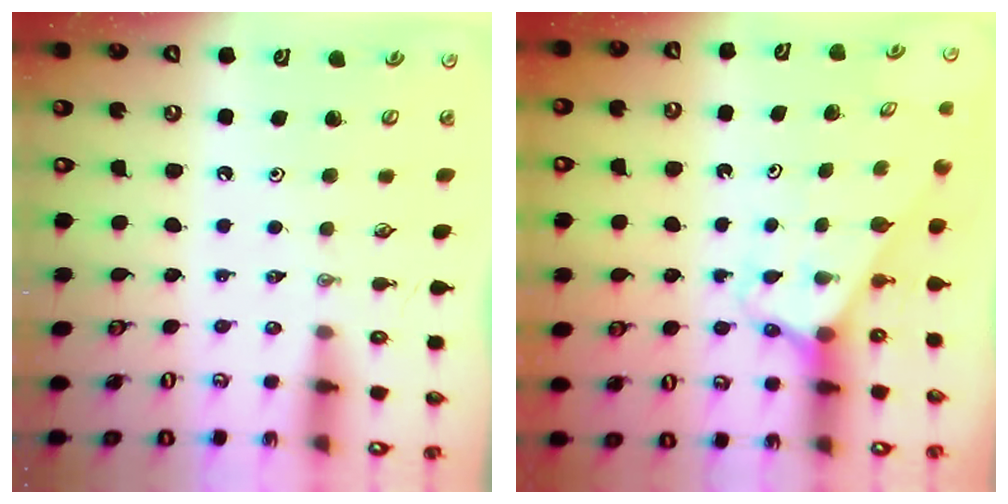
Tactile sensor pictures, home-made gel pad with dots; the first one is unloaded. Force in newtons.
{"total": 2.5, "press": 2.5, "slide": 0.2}